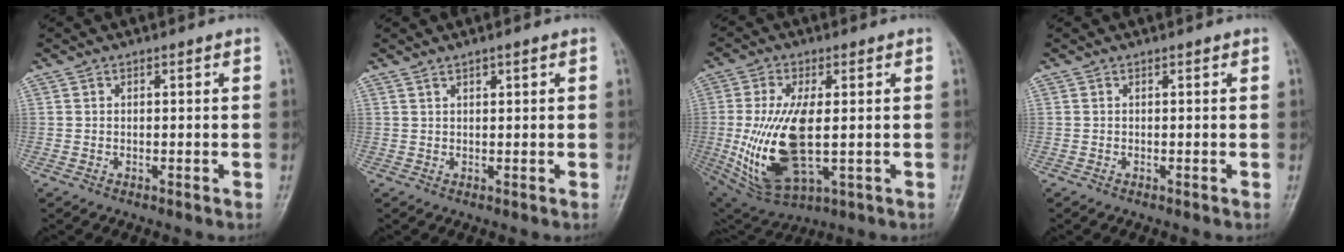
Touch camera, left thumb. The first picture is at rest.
{"total": 1.4, "force": [0.8, 0.4, 1.1], "torque": [-0.019, 0.001, 0.017]}
{"total": 16.5, "force": [-1.1, 7.3, 14.7], "torque": [-0.296, -0.012, 0.001]}
{"total": 0.0}